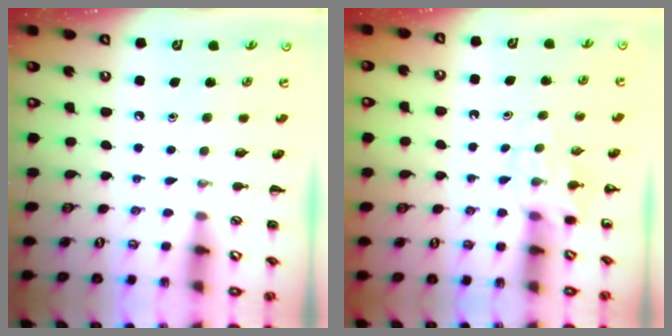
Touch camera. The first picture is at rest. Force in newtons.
{"total": 3.6, "press": 3.4, "slide": 1.2}